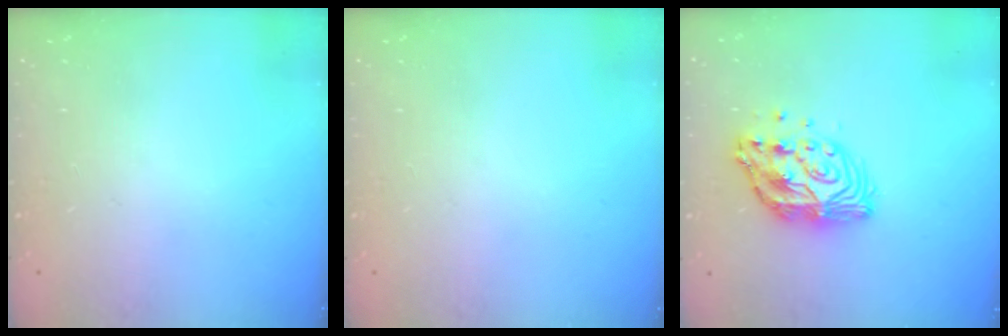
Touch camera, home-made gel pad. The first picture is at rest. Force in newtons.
{"total": 0.0}
{"total": 12.6, "press": 12.6, "slide": 1.0}